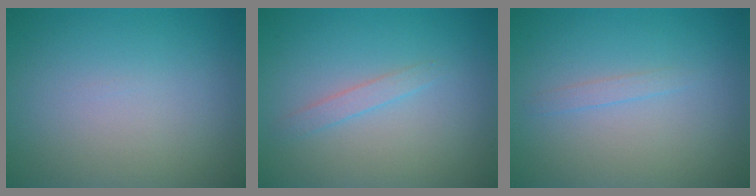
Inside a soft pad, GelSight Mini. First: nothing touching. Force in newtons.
{"total": 1.2, "press": 1.2, "slide": 0.1}
{"total": 0.8, "press": 0.8, "slide": 0.1}